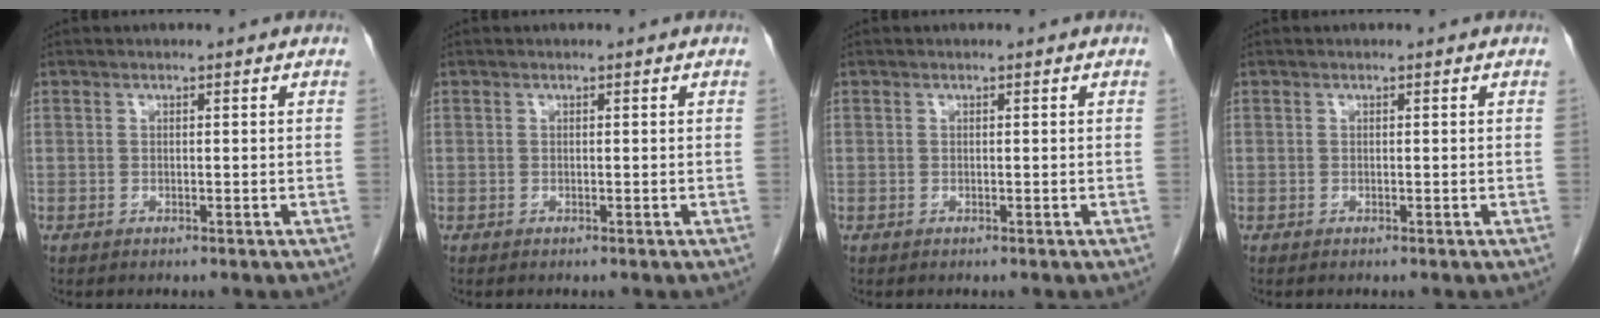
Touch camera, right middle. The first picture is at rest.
{"total": 0.0}
{"total": 0.0}
{"total": 0.0}